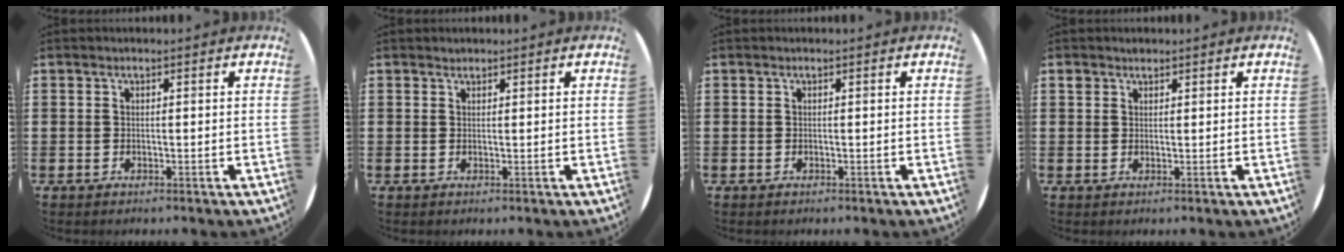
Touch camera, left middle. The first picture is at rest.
{"total": 0.5, "force": [0.5, 0.1, -0.1], "torque": [0.001, 0.003, 0.010]}
{"total": 0.0}
{"total": 1.0, "force": [0.9, 0.5, 0.0], "torque": [-0.001, 0.003, 0.017]}